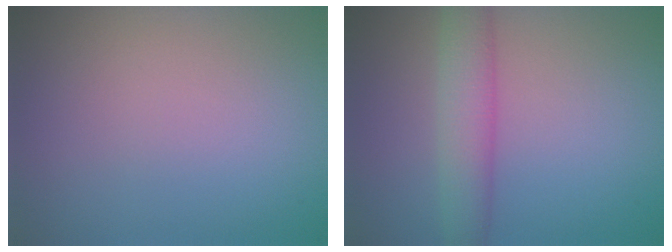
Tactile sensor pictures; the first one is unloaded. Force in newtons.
{"total": 4.2, "press": 4.2, "slide": 0.3}